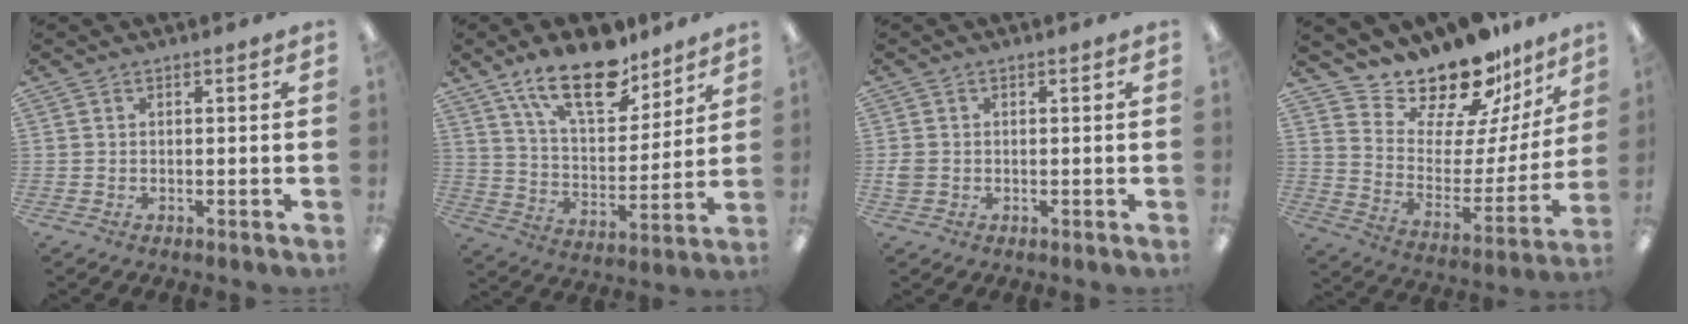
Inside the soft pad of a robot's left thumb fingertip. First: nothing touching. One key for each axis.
{"total": 18.8, "fx": 13.5, "fy": 8.0, "fz": 10.4, "tx": -0.180, "ty": -0.068, "tz": 0.235}
{"total": 2.2, "fx": -0.1, "fy": 2.0, "fz": 1.0, "tx": -0.008, "ty": 0.002, "tz": -0.004}
{"total": 19.4, "fx": 17.7, "fy": 5.9, "fz": 5.1, "tx": -0.087, "ty": -0.156, "tz": 0.307}